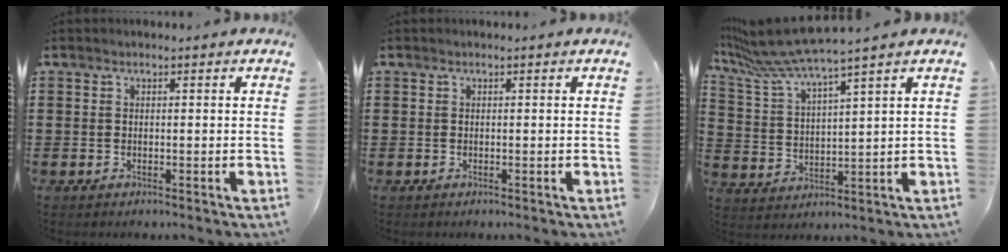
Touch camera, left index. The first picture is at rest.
{"total": 0.0}
{"total": 7.5, "force": [6.5, -0.5, 3.8], "torque": [-0.107, -0.037, 0.109]}